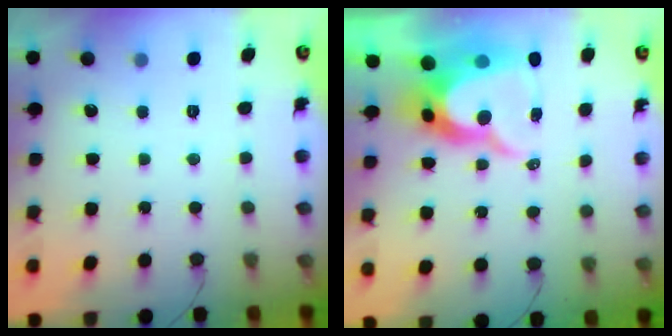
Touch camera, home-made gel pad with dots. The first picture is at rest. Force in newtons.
{"total": 12.3, "press": 12.2, "slide": 0.9}